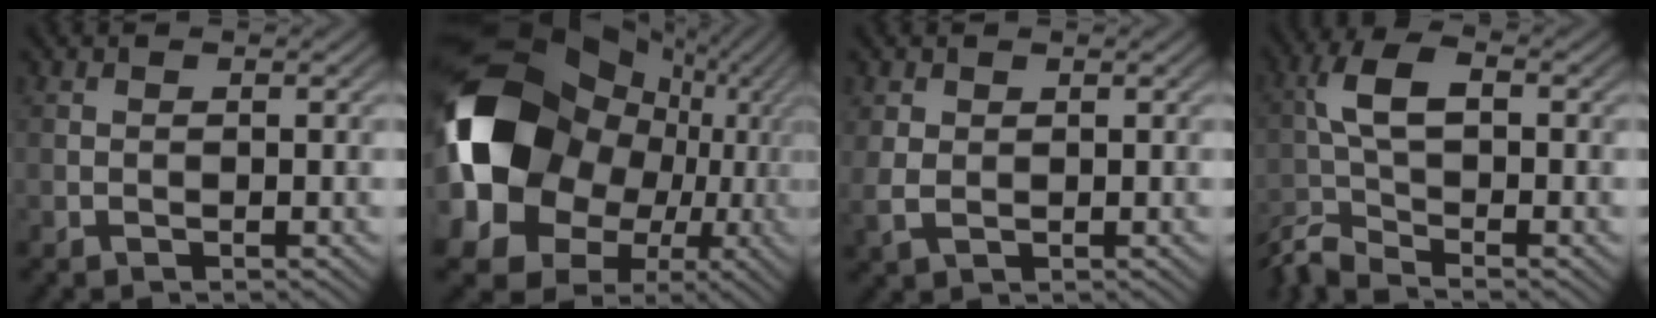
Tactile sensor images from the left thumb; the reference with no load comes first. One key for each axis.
{"total": 21.1, "fx": 1.1, "fy": 17.3, "fz": 12.1, "tx": -0.285, "ty": -0.028, "tz": 0.053}
{"total": 2.5, "fx": 0.8, "fy": 1.9, "fz": 1.4, "tx": -0.040, "ty": -0.001, "tz": 0.018}
{"total": 6.6, "fx": -3.6, "fy": 1.9, "fz": 5.2, "tx": -0.117, "ty": -0.004, "tz": -0.085}